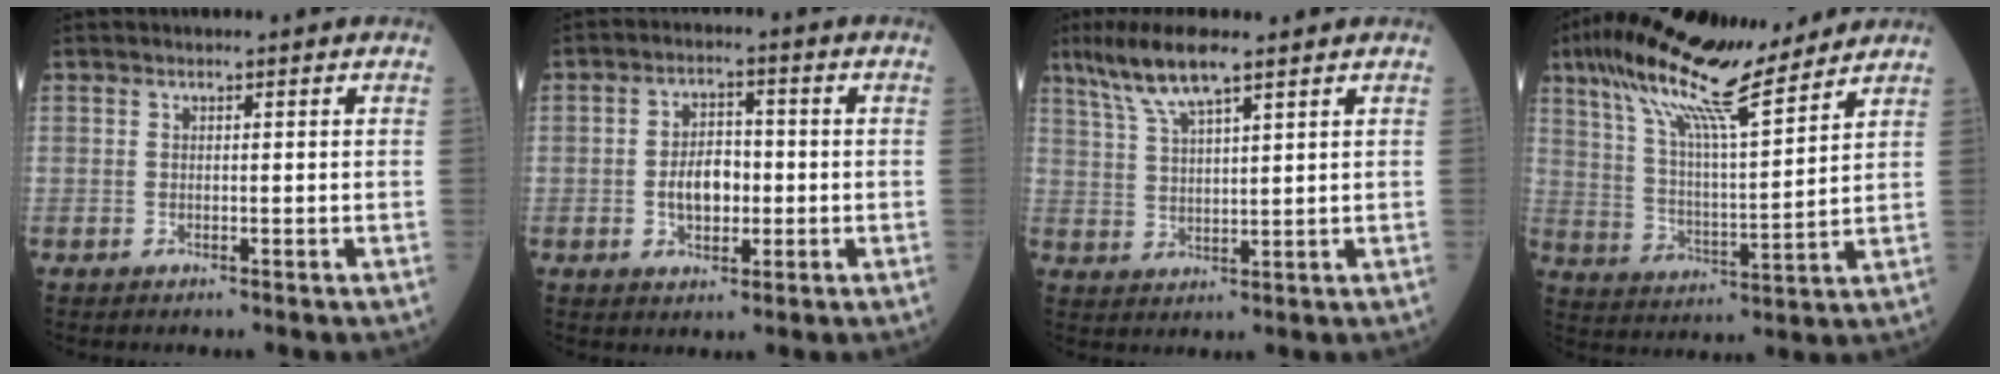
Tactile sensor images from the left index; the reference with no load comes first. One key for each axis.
{"total": 5.6, "fx": -0.8, "fy": 3.2, "fz": 4.4, "tx": -0.086, "ty": 0.010, "tz": -0.014}
{"total": 10.3, "fx": 7.1, "fy": 0.1, "fz": 7.5, "tx": -0.156, "ty": 0.008, "tz": 0.139}
{"total": 16.7, "fx": 12.8, "fy": 2.0, "fz": 10.6, "tx": -0.193, "ty": 0.020, "tz": 0.224}